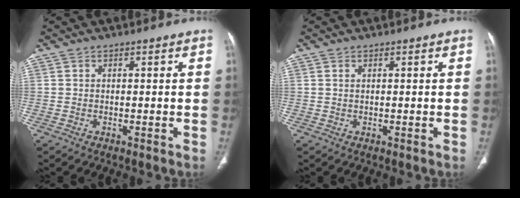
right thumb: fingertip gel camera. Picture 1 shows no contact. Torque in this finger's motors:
{"motor_torque": [0.03, -0.32, -0.07, 0.48, -0.03]}